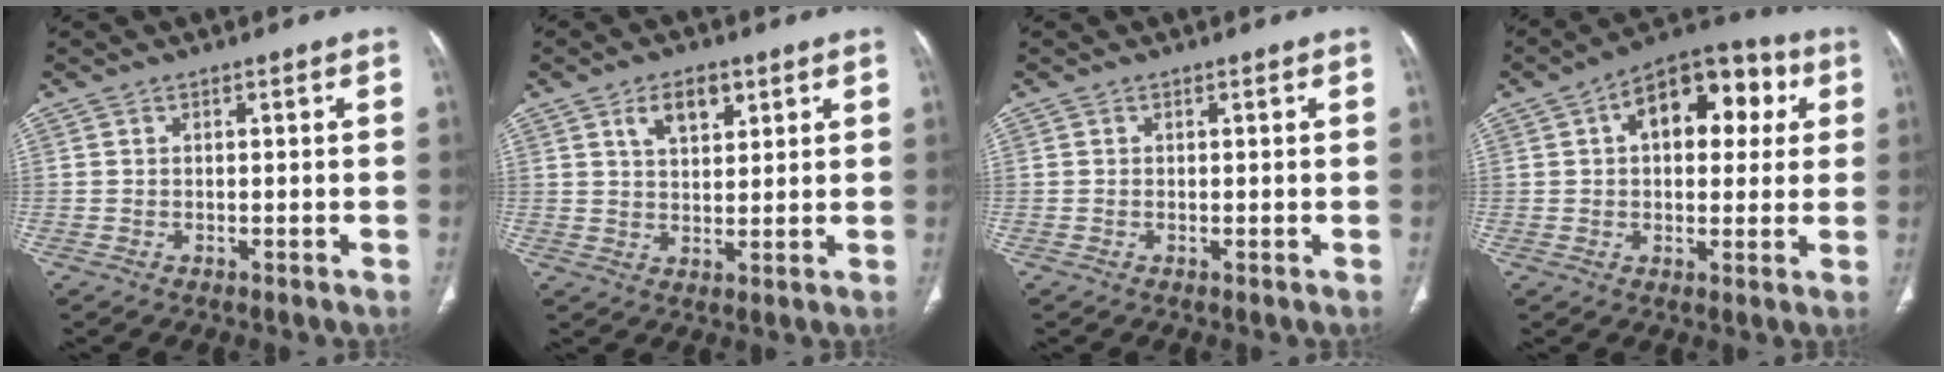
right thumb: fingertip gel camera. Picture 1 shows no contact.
{"total": 6.4, "force": [3.2, 3.5, 4.3], "torque": [-0.055, -0.013, 0.056]}
{"total": 0.0}
{"total": 15.7, "force": [4.3, 9.3, 12.0], "torque": [-0.119, 0.023, 0.055]}